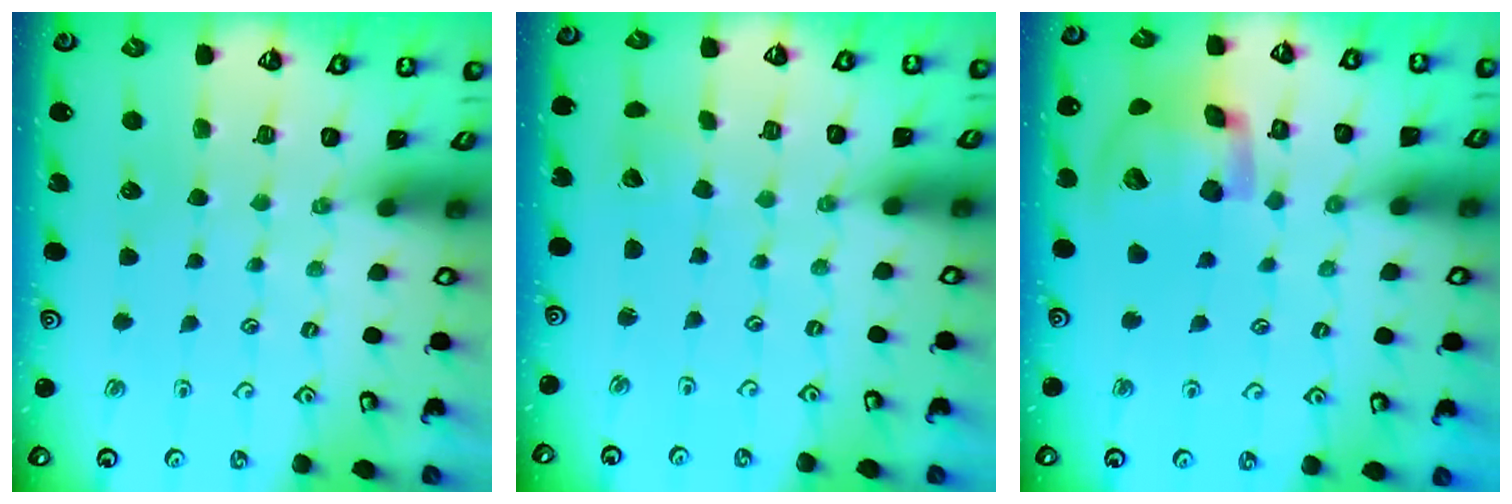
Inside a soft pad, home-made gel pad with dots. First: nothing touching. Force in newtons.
{"total": 2.0, "press": 2.0, "slide": 0.2}
{"total": 18.1, "press": 17.9, "slide": 2.9}